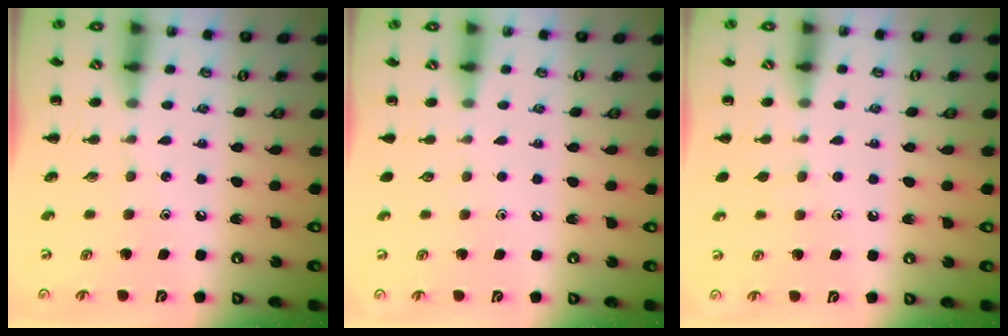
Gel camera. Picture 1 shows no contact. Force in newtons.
{"total": 0.0}
{"total": 2.8, "press": 2.5, "slide": 1.3}